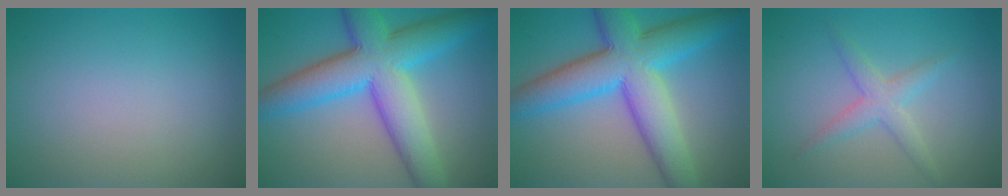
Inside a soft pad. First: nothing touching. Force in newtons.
{"total": 10.2, "press": 10.2, "slide": 0.1}
{"total": 10.2, "press": 10.2, "slide": 0.1}
{"total": 2.5, "press": 2.5, "slide": 0.0}